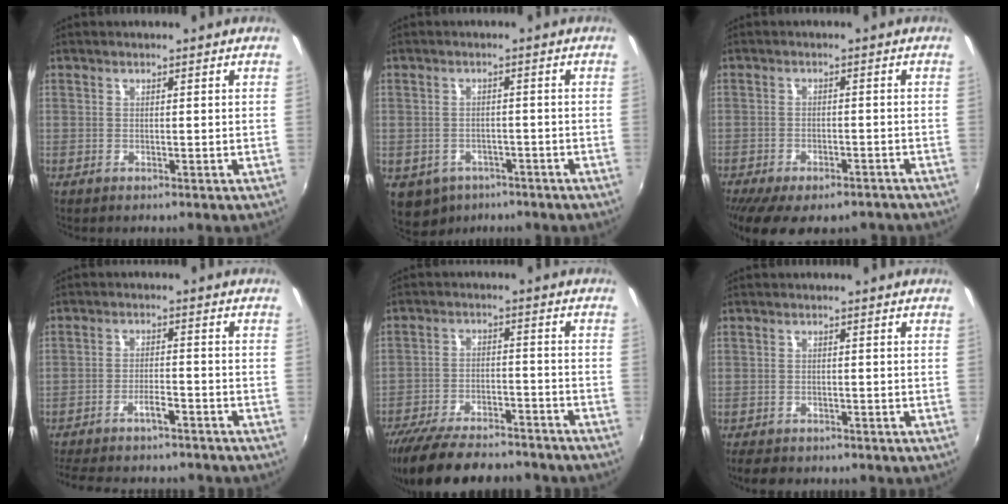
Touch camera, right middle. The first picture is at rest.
{"total": 8.2, "force": [-4.9, 5.9, 2.9], "torque": [-0.079, -0.016, -0.062]}
{"total": 13.5, "force": [-10.3, 5.2, 7.0], "torque": [-0.150, -0.039, -0.147]}
{"total": 12.0, "force": [-10.4, 3.0, 5.1], "torque": [-0.120, -0.003, -0.157]}
{"total": 22.1, "force": [-18.8, 5.9, 9.9], "torque": [-0.201, -0.029, -0.272]}
{"total": 4.0, "force": [-3.3, 1.9, 1.4], "torque": [-0.040, -0.013, -0.056]}